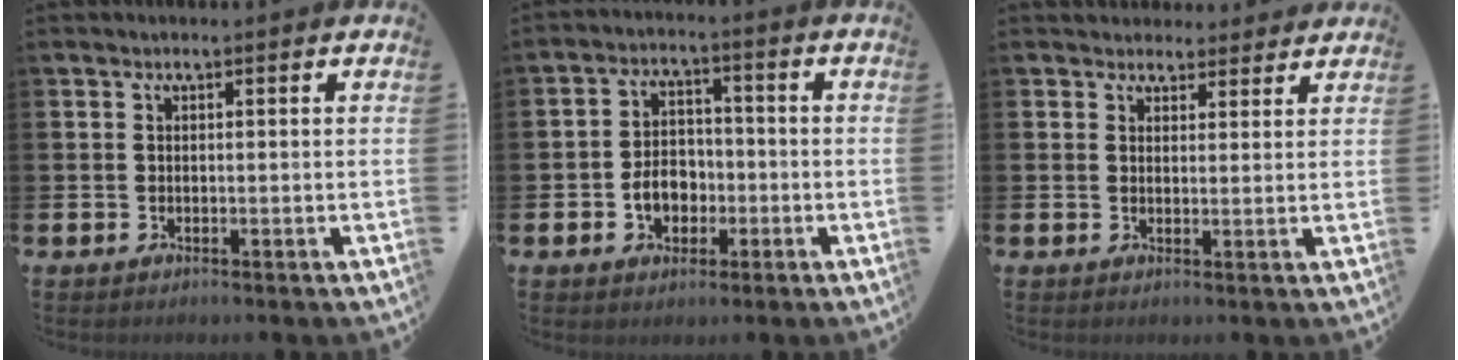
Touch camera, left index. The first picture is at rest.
{"total": 4.8, "force": [-1.5, 3.7, 2.6], "torque": [-0.039, 0.001, -0.035]}
{"total": 3.2, "force": [2.9, 1.3, -0.2], "torque": [0.003, -0.010, 0.054]}